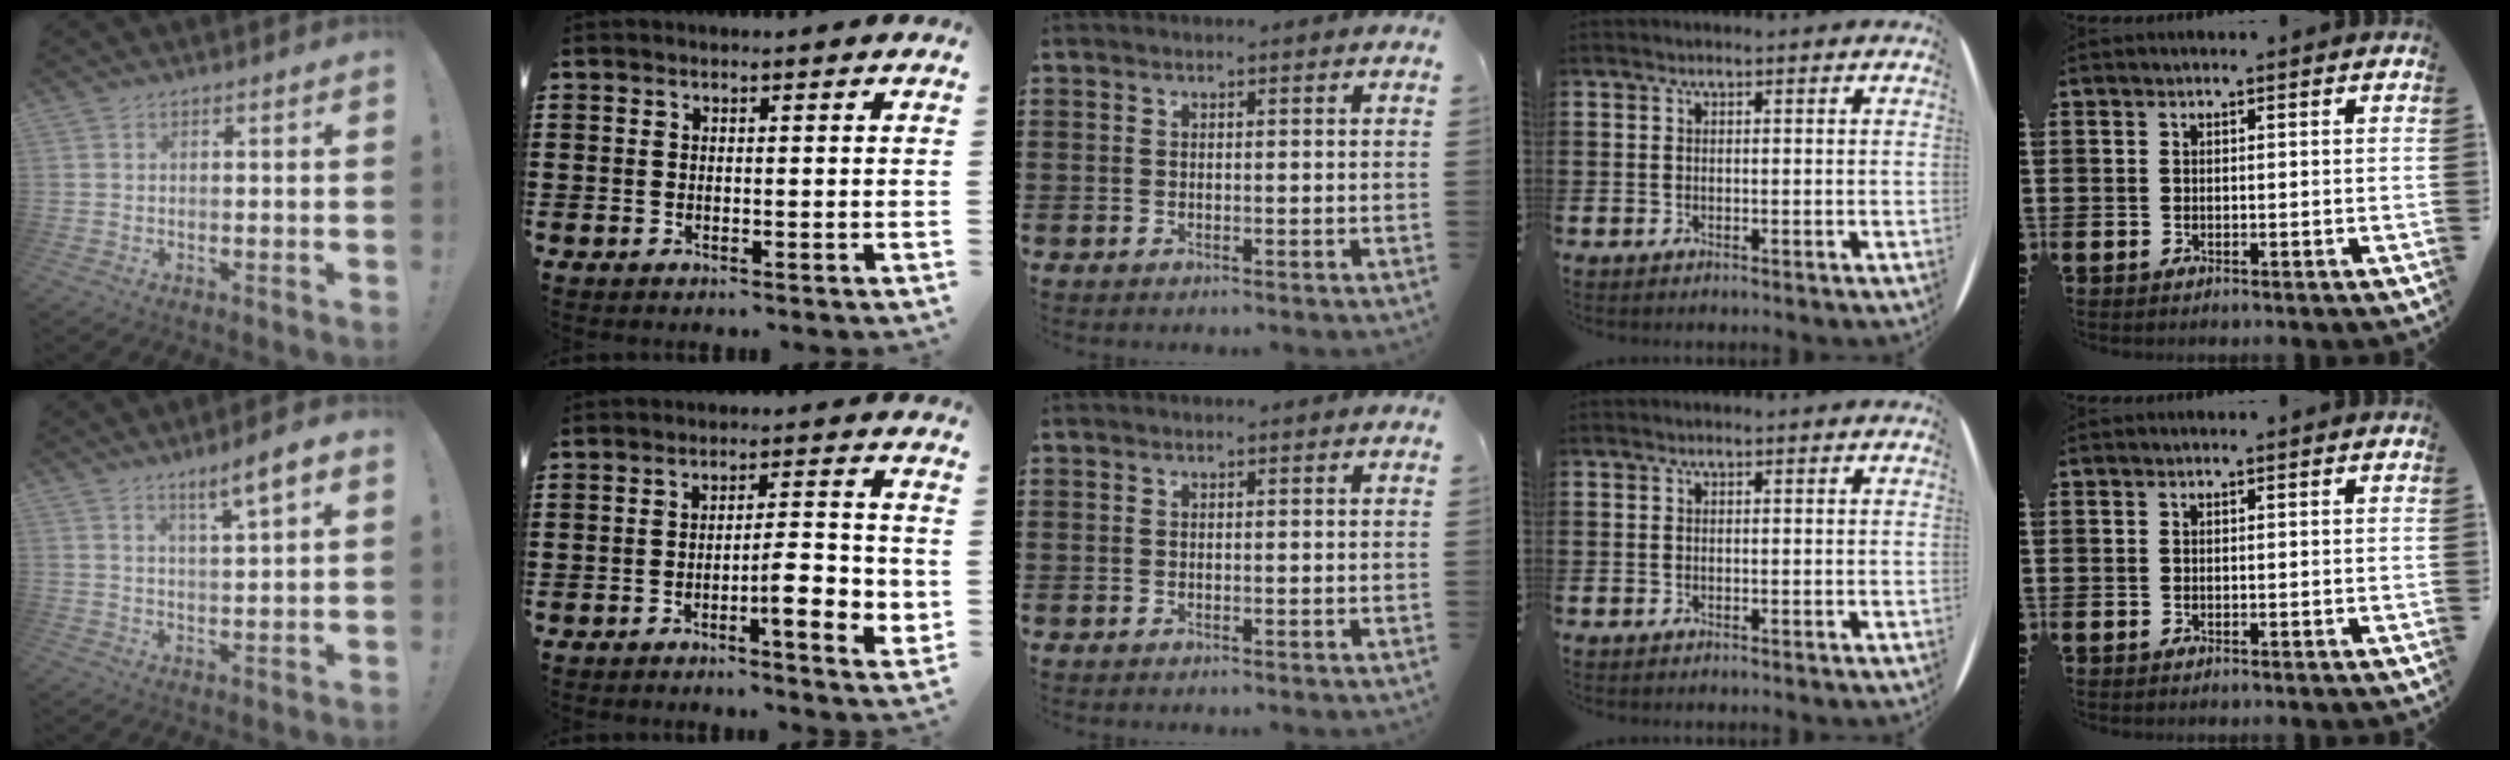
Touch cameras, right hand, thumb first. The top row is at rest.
{"thumb": {"total": 6.5, "force": [4.1, 0.5, 5.1], "torque": [-0.063, -0.025, 0.061]}, "index": {"total": 6.9, "force": [-2.1, 1.4, 6.4], "torque": [-0.088, -0.010, -0.037]}}